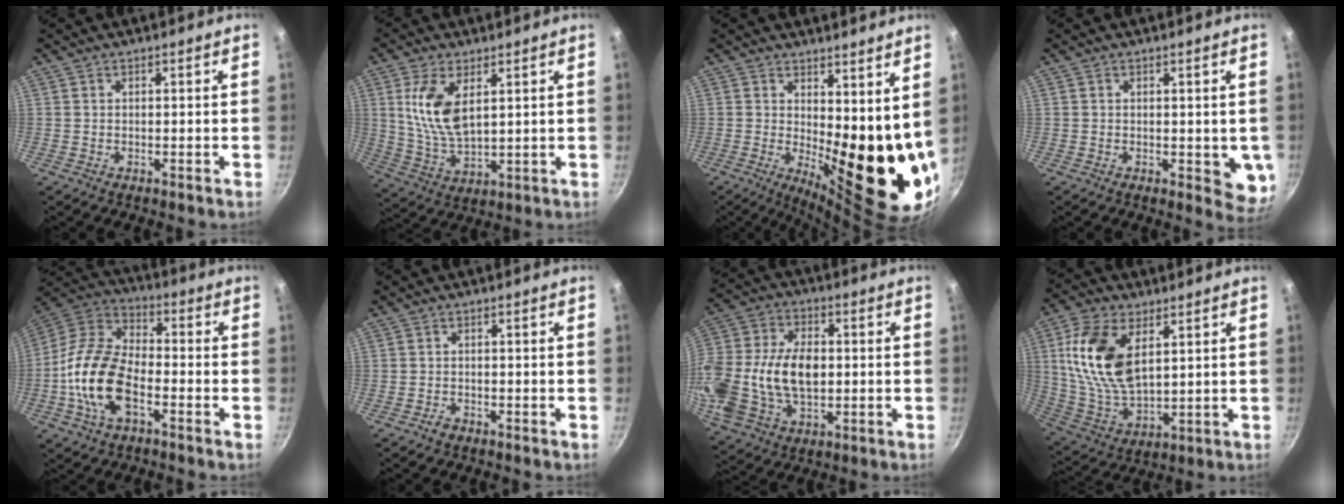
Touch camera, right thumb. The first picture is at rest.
{"total": 11.1, "force": [3.4, 5.6, 8.9], "torque": [-0.172, -0.022, 0.075]}
{"total": 16.0, "force": [3.6, 6.2, 14.3], "torque": [-0.161, -0.053, 0.063]}
{"total": 5.9, "force": [-0.2, 3.2, 4.9], "torque": [-0.043, -0.007, 0.002]}
{"total": 16.5, "force": [-4.8, 9.0, 13.0], "torque": [-0.233, 0.040, -0.111]}
{"total": 1.6, "force": [-1.1, 0.9, 0.6], "torque": [-0.010, 0.012, -0.020]}
{"total": 21.8, "force": [-0.6, 14.4, 16.3], "torque": [-0.334, 0.020, -0.008]}
{"total": 16.8, "force": [4.9, 9.4, 13.1], "torque": [-0.245, -0.015, 0.104]}